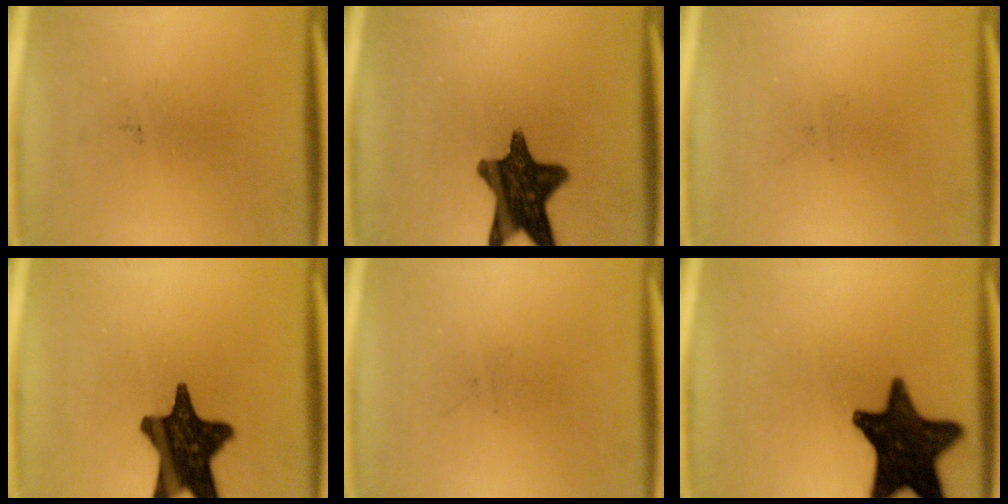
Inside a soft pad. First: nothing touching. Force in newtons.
{"total": 13.7}
{"total": 0.0}
{"total": 16.5}
{"total": 0.0}
{"total": 16.8}